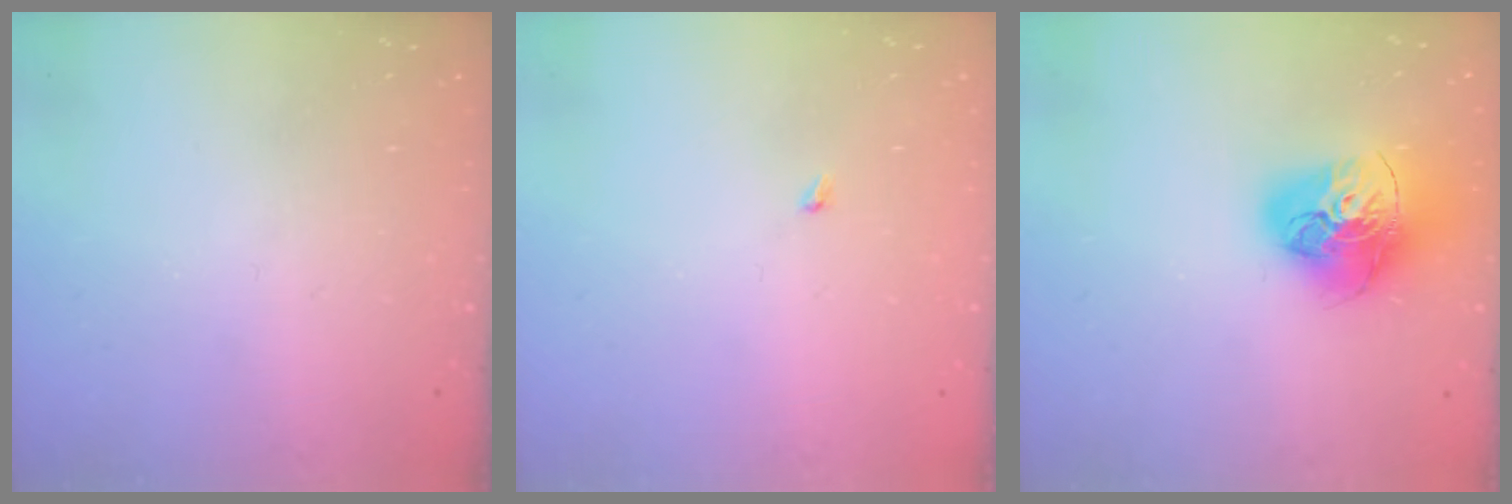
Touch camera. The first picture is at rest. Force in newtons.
{"total": 1.9, "press": 1.9, "slide": 0.3}
{"total": 17.4, "press": 17.3, "slide": 1.8}